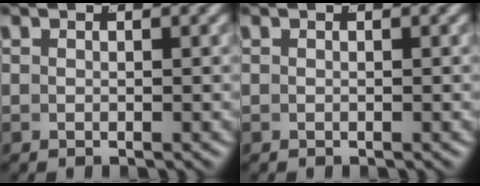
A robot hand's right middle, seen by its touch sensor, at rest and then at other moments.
{"total": 0.0}